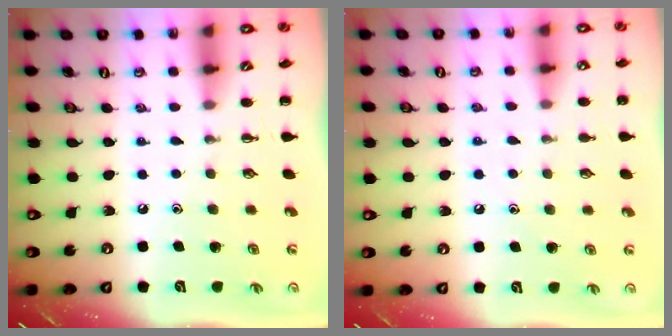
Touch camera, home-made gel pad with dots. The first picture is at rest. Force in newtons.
{"total": 5.1, "press": 5.0, "slide": 1.4}